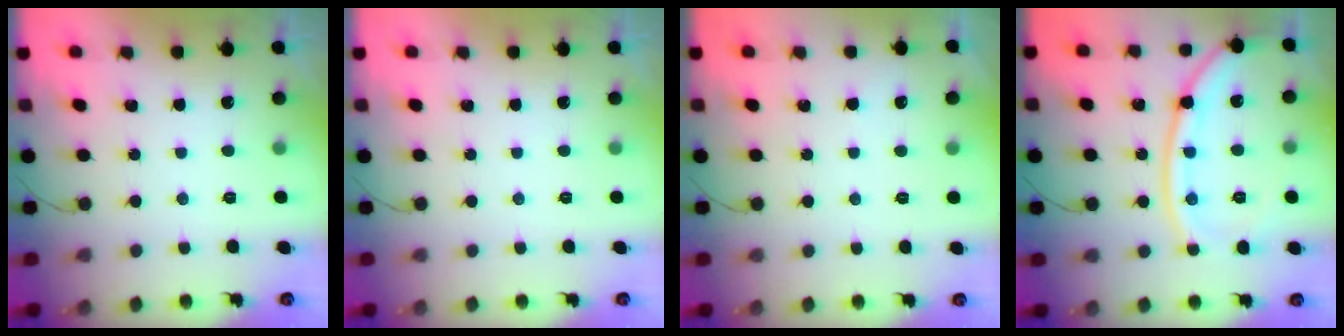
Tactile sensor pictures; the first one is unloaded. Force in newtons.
{"total": 0.0}
{"total": 1.7, "press": 1.7, "slide": 0.3}
{"total": 16.7, "press": 16.7, "slide": 1.2}